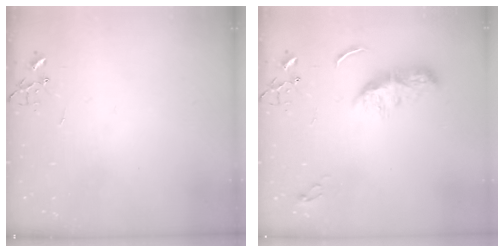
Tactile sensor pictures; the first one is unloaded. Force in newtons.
{"total": 8.7, "press": 8.7, "slide": 0.3}